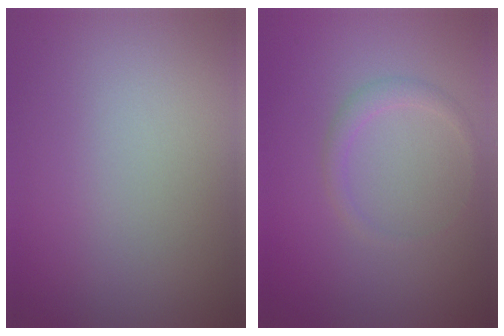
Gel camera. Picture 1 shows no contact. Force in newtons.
{"total": 1.2, "press": 1.2, "slide": 0.0}